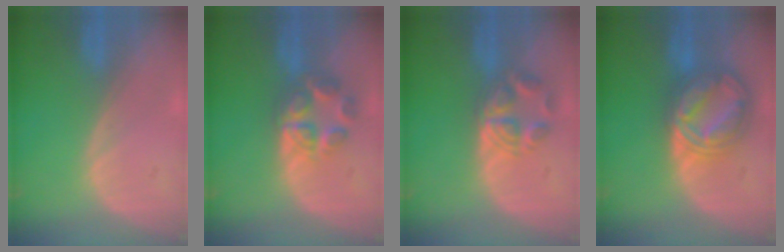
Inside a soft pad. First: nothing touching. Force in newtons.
{"total": 6.4, "press": 5.6, "slide": 3.1}
{"total": 5.9, "press": 4.8, "slide": 3.5}
{"total": 8.9, "press": 8.8, "slide": 0.8}